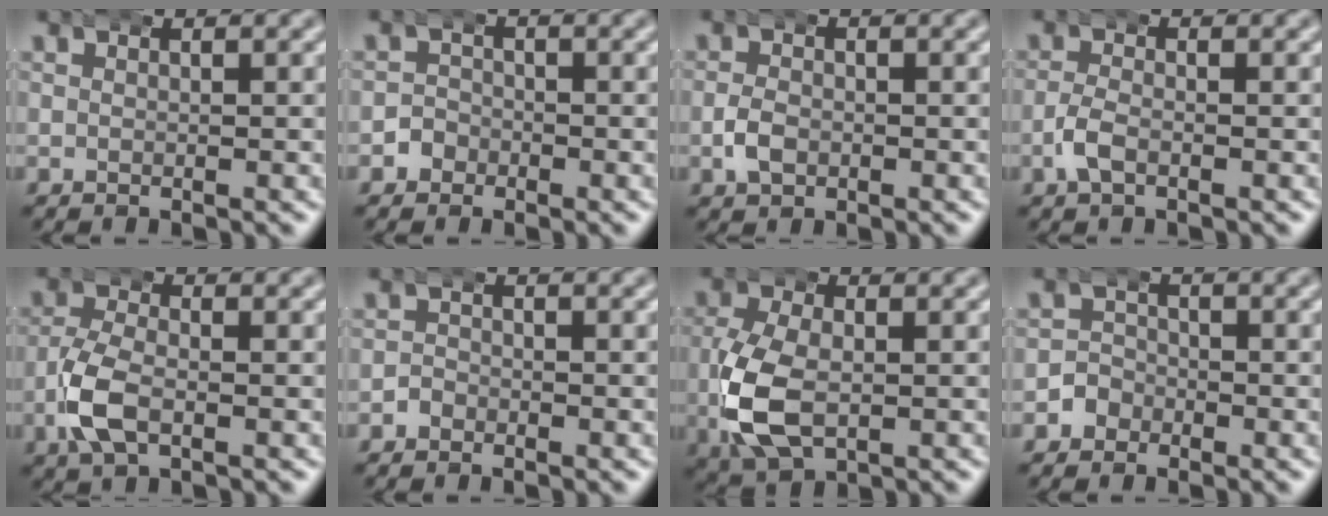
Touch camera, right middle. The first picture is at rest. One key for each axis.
{"total": 2.0, "fx": -1.0, "fy": 1.7, "fz": 0.0, "tx": 0.001, "ty": 0.001, "tz": -0.024}
{"total": 1.8, "fx": -0.7, "fy": 1.2, "fz": 1.0, "tx": -0.031, "ty": -0.002, "tz": -0.011}
{"total": 2.1, "fx": -1.1, "fy": 1.0, "fz": 1.5, "tx": -0.040, "ty": -0.004, "tz": -0.019}
{"total": 4.3, "fx": -1.3, "fy": 2.4, "fz": 3.3, "tx": -0.085, "ty": -0.009, "tz": -0.021}
{"total": 1.1, "fx": -0.9, "fy": 0.7, "fz": 0.0, "tx": -0.003, "ty": -0.002, "tz": -0.017}
{"total": 6.9, "fx": -1.0, "fy": 4.6, "fz": 5.0, "tx": -0.136, "ty": -0.016, "tz": -0.005}
{"total": 2.2, "fx": -1.2, "fy": 1.9, "fz": 0.0, "tx": -0.002, "ty": 0.000, "tz": -0.026}